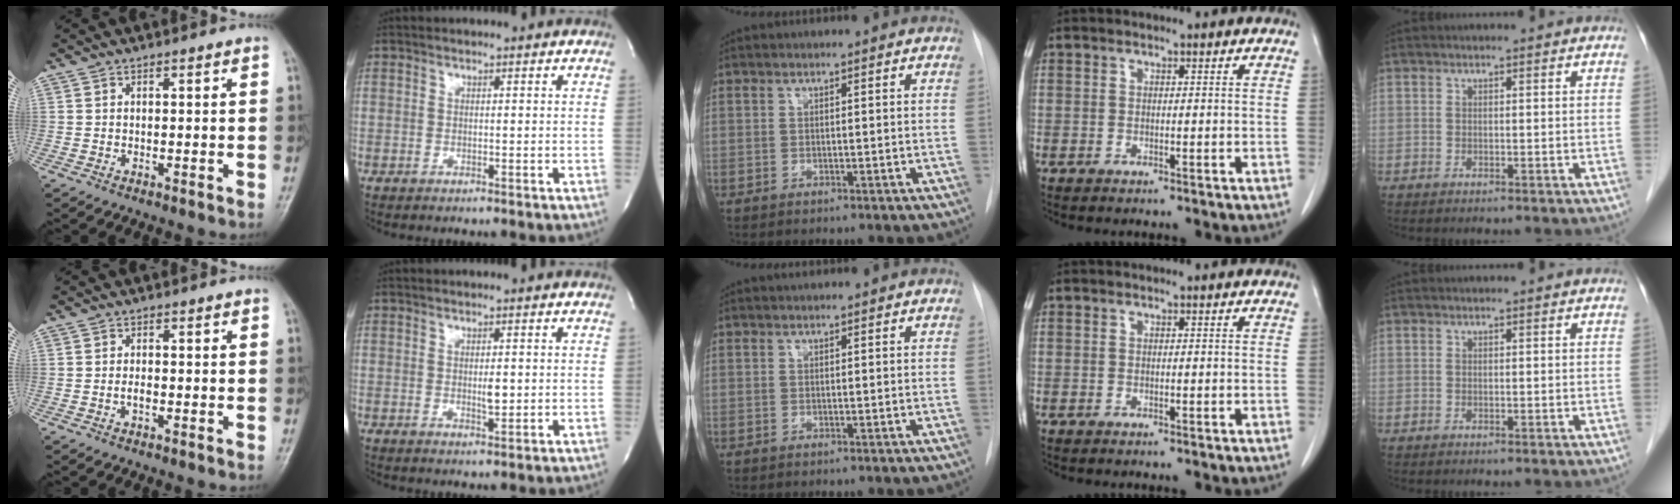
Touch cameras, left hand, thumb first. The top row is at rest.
{"thumb": {"total": 1.5, "force": [-0.4, 0.8, 1.2], "torque": [-0.021, 0.001, -0.010]}, "index": {"total": 1.9, "force": [0.1, 0.6, 1.8], "torque": [-0.032, -0.004, 0.003]}, "middle": {"total": 0.7, "force": [0.6, 0.1, 0.2], "torque": [-0.008, 0.014, 0.013]}}